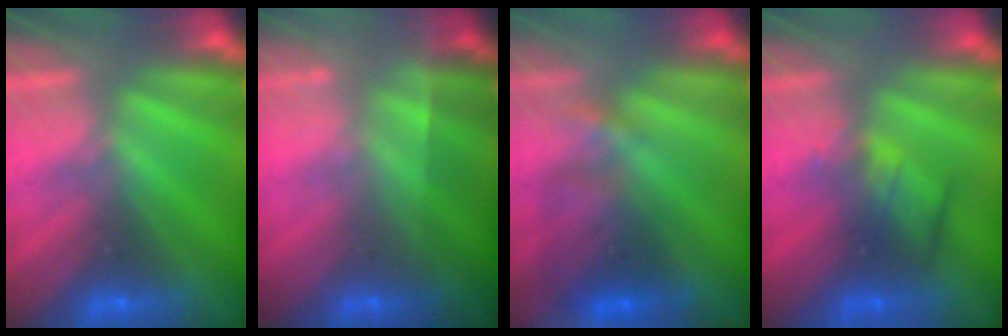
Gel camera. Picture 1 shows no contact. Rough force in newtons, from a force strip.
{"total": 1.8}
{"total": 3.7}
{"total": 2.4}